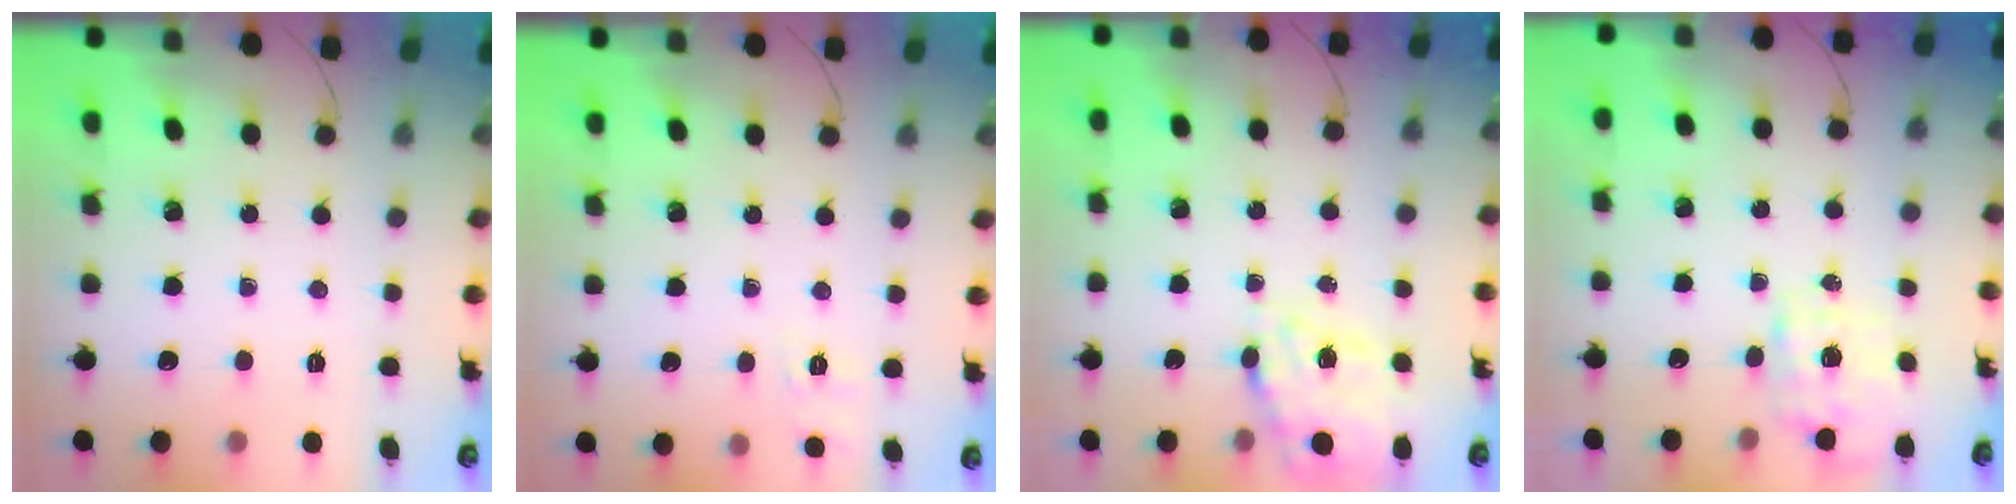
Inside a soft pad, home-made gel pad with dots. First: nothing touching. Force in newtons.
{"total": 2.7, "press": 2.1, "slide": 1.6}
{"total": 18.0, "press": 17.6, "slide": 3.6}
{"total": 1.9, "press": 1.8, "slide": 0.6}